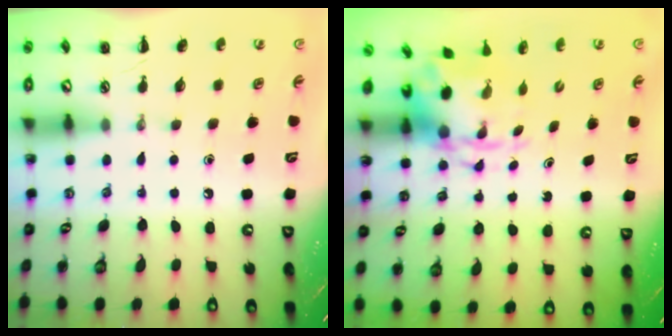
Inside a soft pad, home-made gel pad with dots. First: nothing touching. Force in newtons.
{"total": 3.7, "press": 3.6, "slide": 0.8}